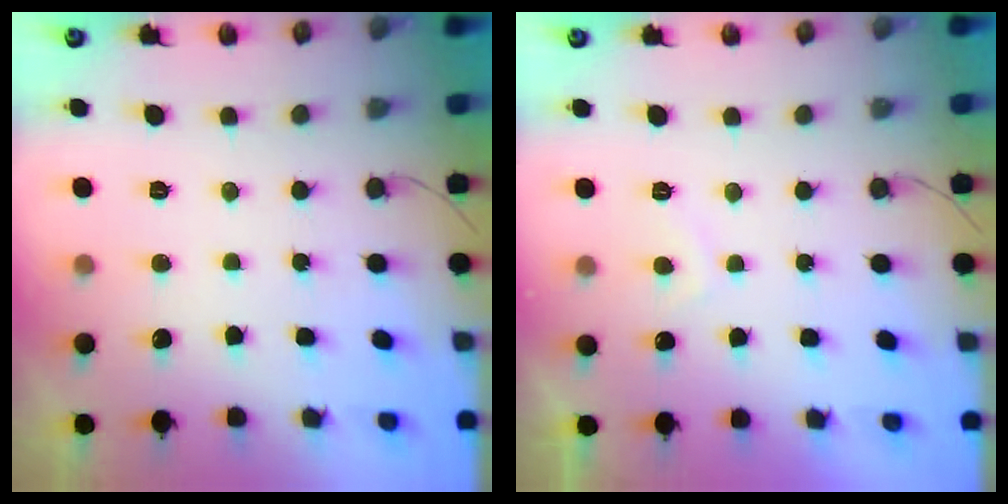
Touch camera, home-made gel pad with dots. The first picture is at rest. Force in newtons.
{"total": 1.7, "press": 1.5, "slide": 0.7}